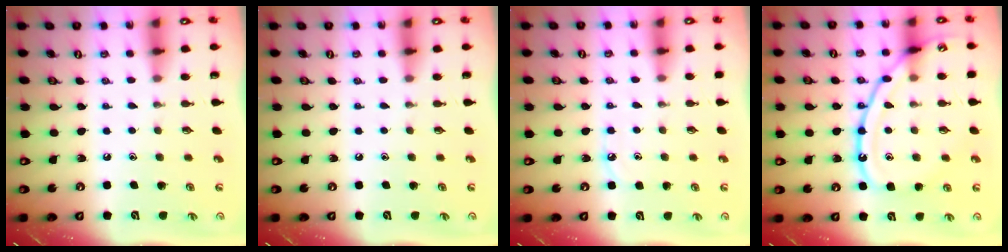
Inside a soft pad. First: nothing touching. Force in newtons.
{"total": 0.0}
{"total": 4.6, "press": 4.6, "slide": 0.3}
{"total": 15.7, "press": 15.7, "slide": 1.2}